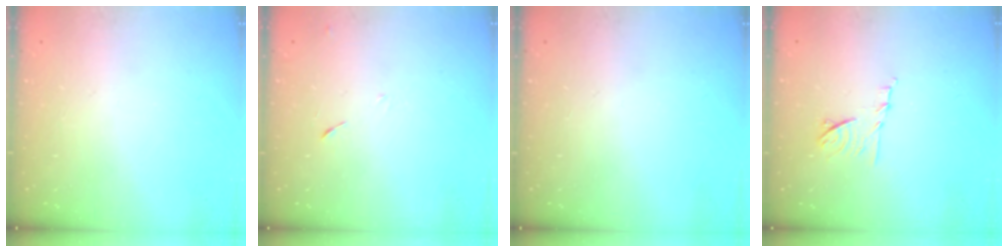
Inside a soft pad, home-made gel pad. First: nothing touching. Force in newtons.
{"total": 6.3, "press": 6.2, "slide": 0.6}
{"total": 0.0}
{"total": 8.2, "press": 8.2, "slide": 0.8}